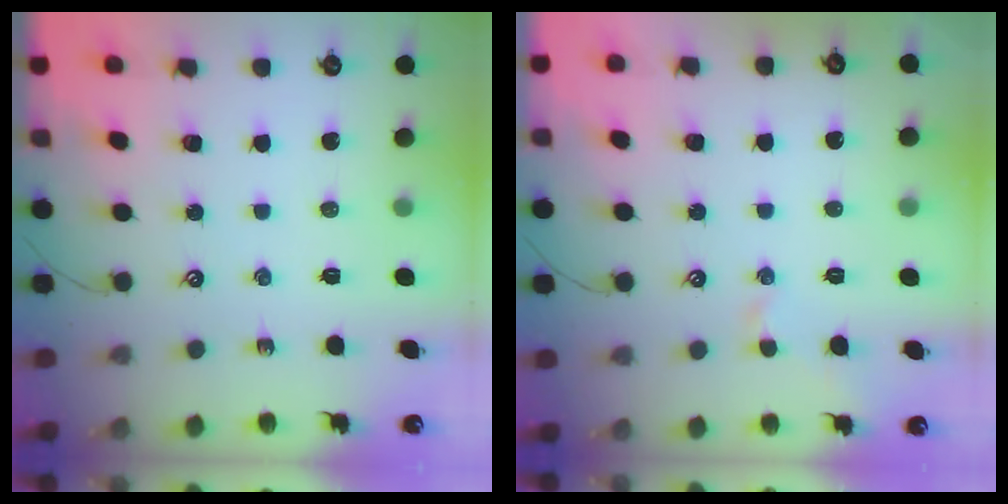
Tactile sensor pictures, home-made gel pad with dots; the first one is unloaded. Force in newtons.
{"total": 1.2, "press": 0.9, "slide": 0.7}